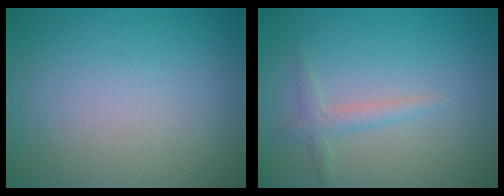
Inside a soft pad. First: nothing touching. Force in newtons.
{"total": 1.6, "press": 1.6, "slide": 0.1}